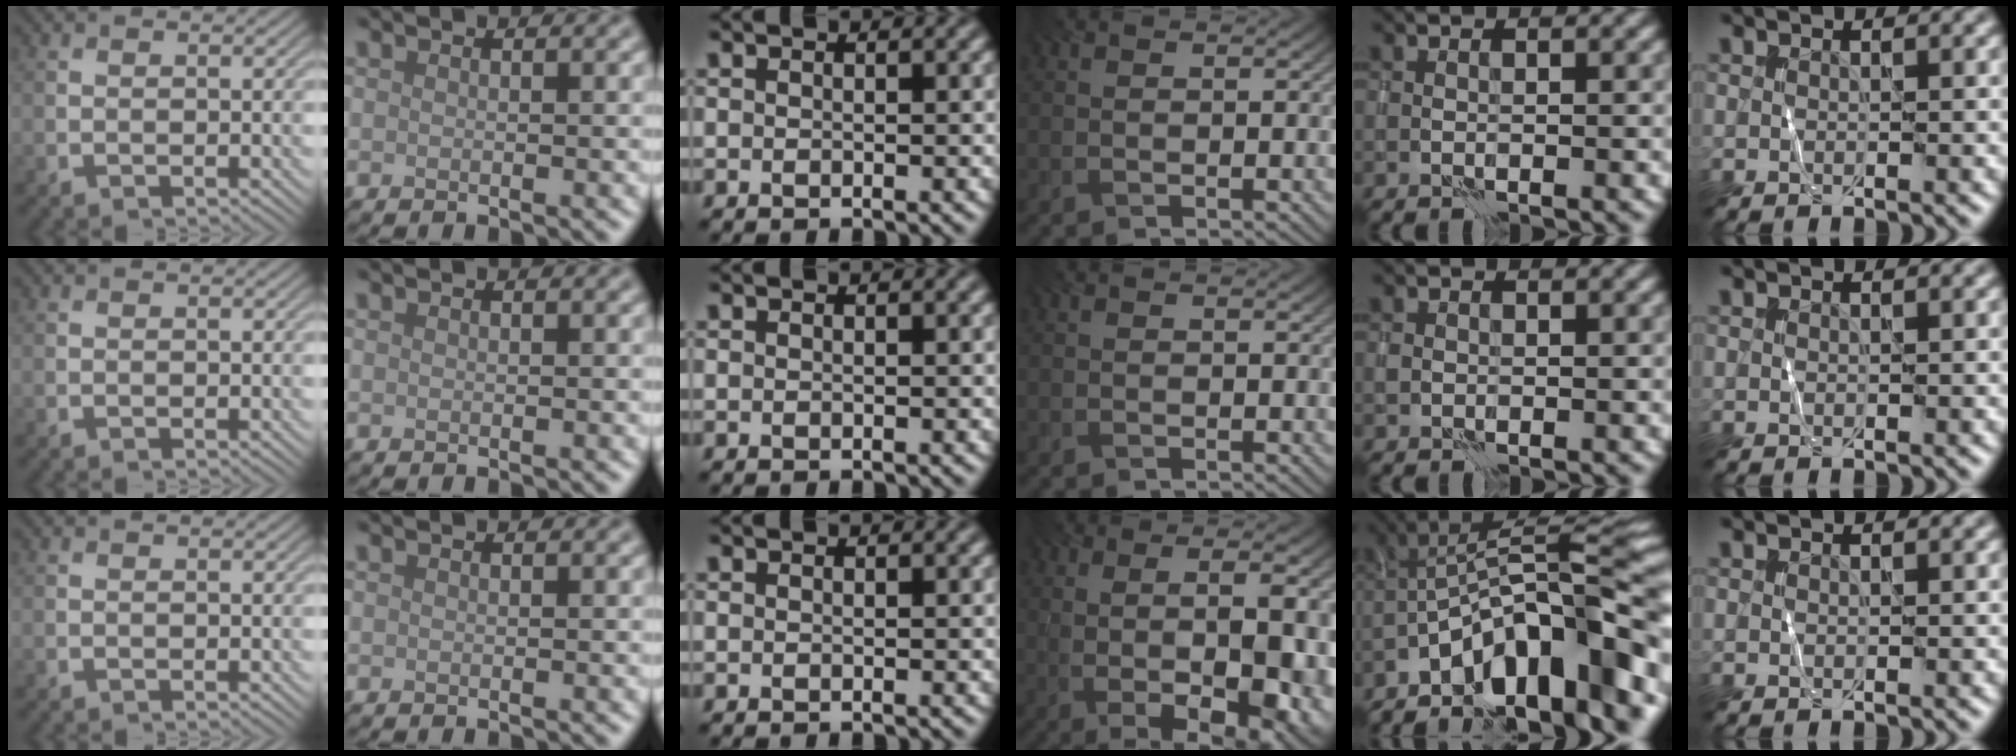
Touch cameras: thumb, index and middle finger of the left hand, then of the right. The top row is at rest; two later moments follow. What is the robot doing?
{"motion": "wrap", "object": "sponge"}